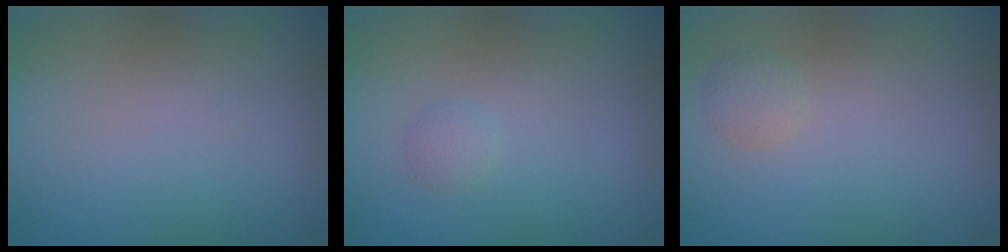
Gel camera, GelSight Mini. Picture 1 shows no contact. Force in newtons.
{"total": 0.9, "press": 0.9, "slide": 0.0}
{"total": 1.1, "press": 1.1, "slide": 0.0}